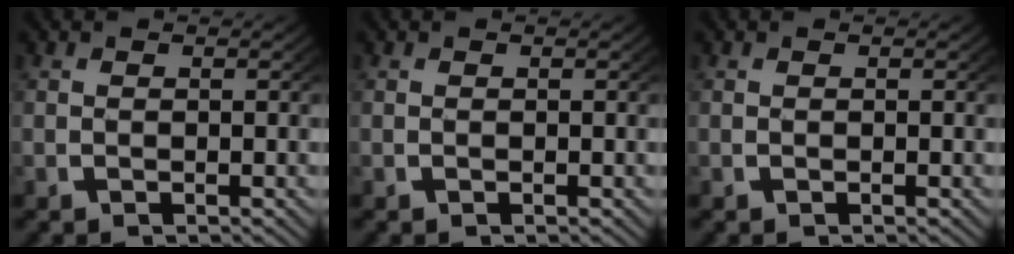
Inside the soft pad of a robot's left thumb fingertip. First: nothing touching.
{"total": 0.0}
{"total": 0.0}